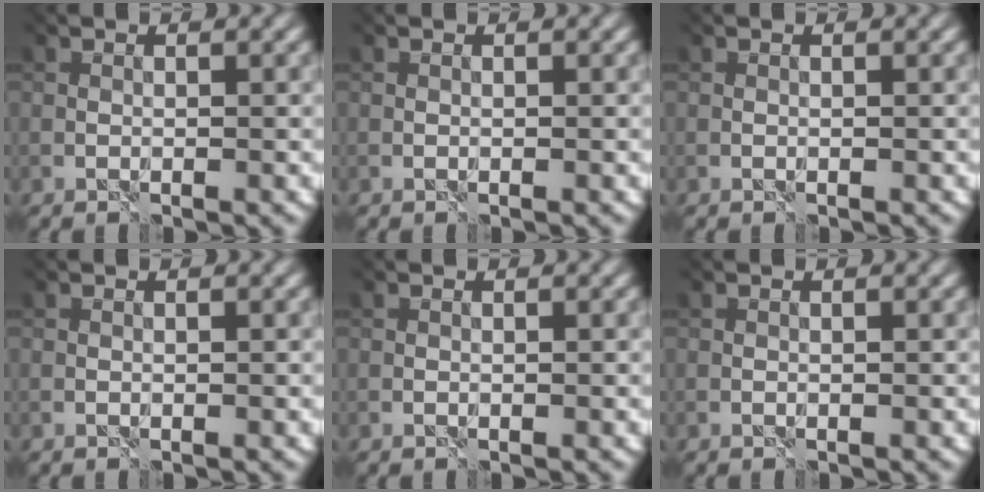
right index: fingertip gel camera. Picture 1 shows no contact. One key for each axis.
{"total": 0.0}
{"total": 0.0}
{"total": 0.0}
{"total": 0.0}
{"total": 0.0}